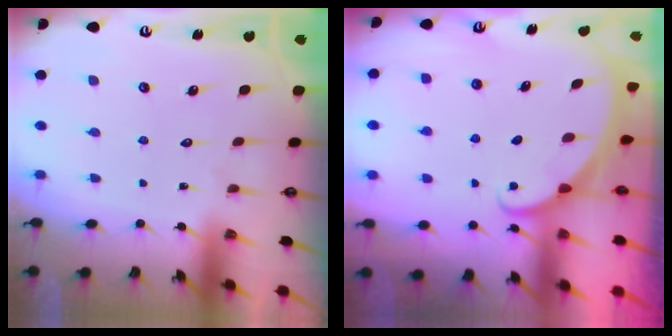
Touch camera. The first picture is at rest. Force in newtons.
{"total": 1.8, "press": 1.8, "slide": 0.1}